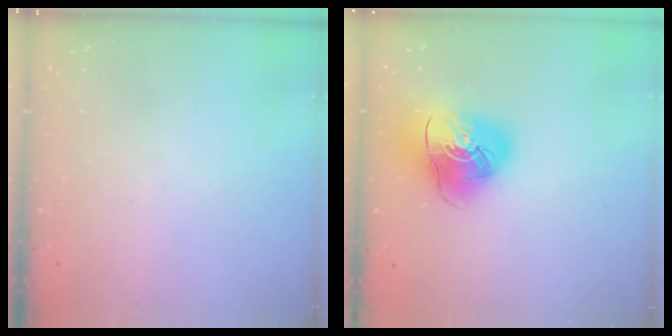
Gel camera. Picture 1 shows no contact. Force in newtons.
{"total": 12.3, "press": 12.2, "slide": 1.9}